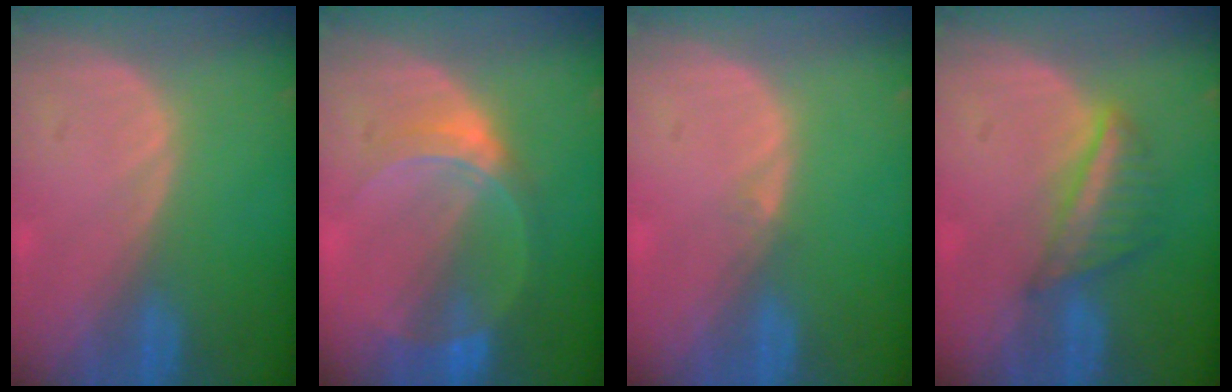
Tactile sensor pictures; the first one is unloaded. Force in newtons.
{"total": 6.8, "press": 6.0, "slide": 3.2}
{"total": 0.6, "press": 0.5, "slide": 0.4}
{"total": 5.3, "press": 5.3, "slide": 0.2}